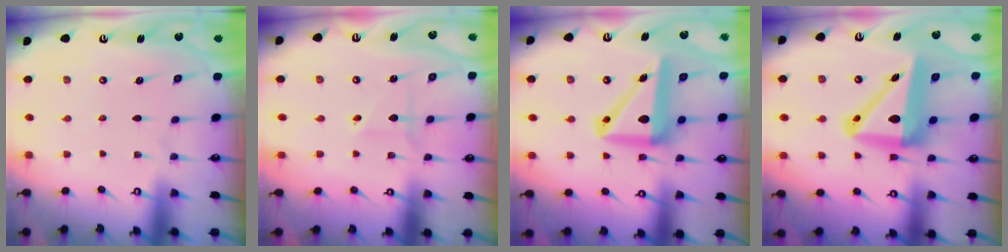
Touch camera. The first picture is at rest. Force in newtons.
{"total": 3.0, "press": 2.8, "slide": 1.0}
{"total": 13.5, "press": 13.3, "slide": 2.5}
{"total": 15.2, "press": 14.9, "slide": 3.1}